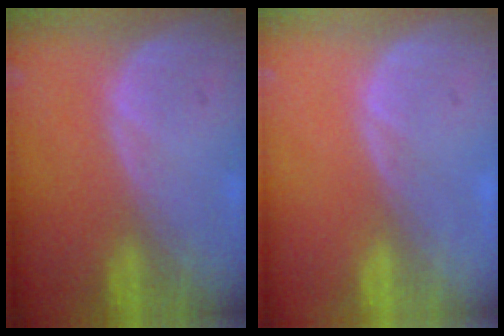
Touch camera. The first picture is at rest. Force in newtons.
{"total": 0.0}